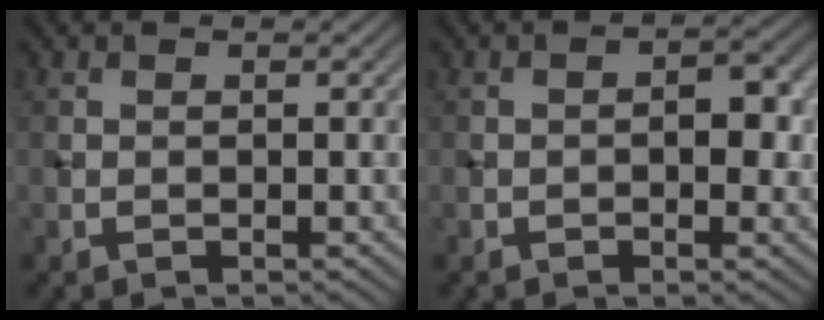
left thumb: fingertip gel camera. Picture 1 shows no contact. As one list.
[{"total": 3.2, "force": [-0.4, 1.6, 2.7], "torque": [-0.031, 0.003, -0.010]}]